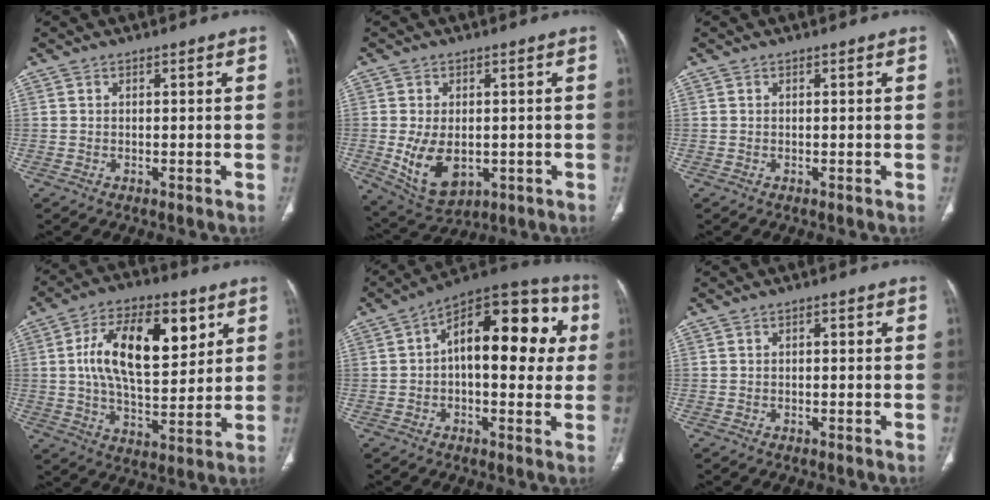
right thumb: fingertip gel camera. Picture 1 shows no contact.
{"total": 10.0, "force": [-1.5, 6.4, 7.5], "torque": [-0.122, -0.007, -0.005]}
{"total": 0.0}
{"total": 18.6, "force": [5.6, 9.2, 15.2], "torque": [-0.225, -0.011, 0.093]}
{"total": 20.9, "force": [3.0, 10.4, 17.9], "torque": [-0.212, 0.036, 0.031]}
{"total": 1.2, "force": [0.1, 0.6, 1.0], "torque": [-0.014, 0.002, -0.001]}